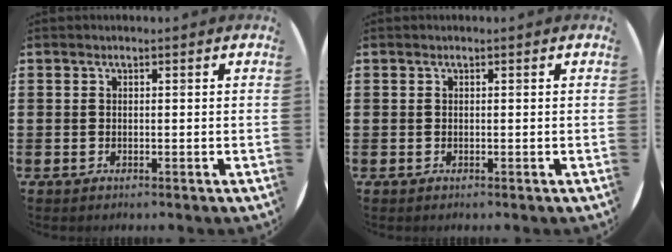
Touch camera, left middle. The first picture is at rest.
{"total": 0.0}